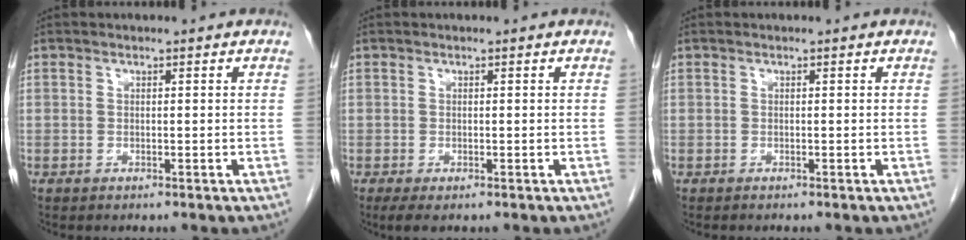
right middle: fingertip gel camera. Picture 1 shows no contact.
{"total": 2.0, "force": [-1.2, 0.8, 1.4], "torque": [-0.026, -0.005, -0.014]}
{"total": 0.0}